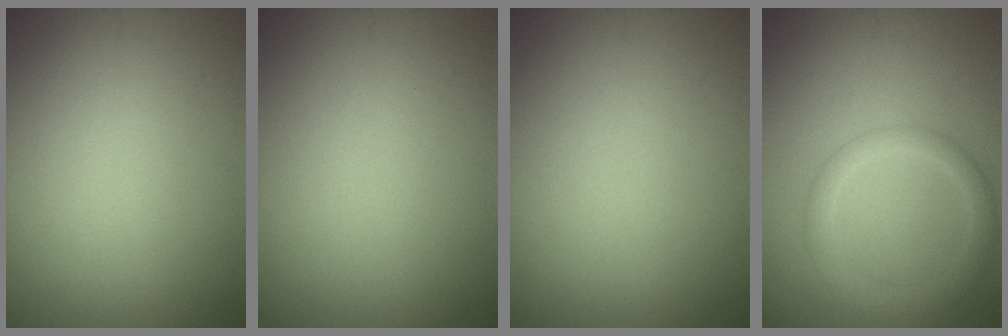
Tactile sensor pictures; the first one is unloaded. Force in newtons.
{"total": 0.0}
{"total": 0.0}
{"total": 3.0, "press": 3.0, "slide": 0.2}